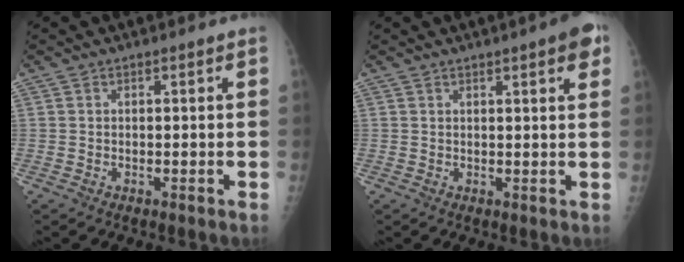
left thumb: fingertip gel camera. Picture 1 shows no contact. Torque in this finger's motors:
{"motor_torque": [0.41, 0.45, 0.61, -0.07, 0.12]}